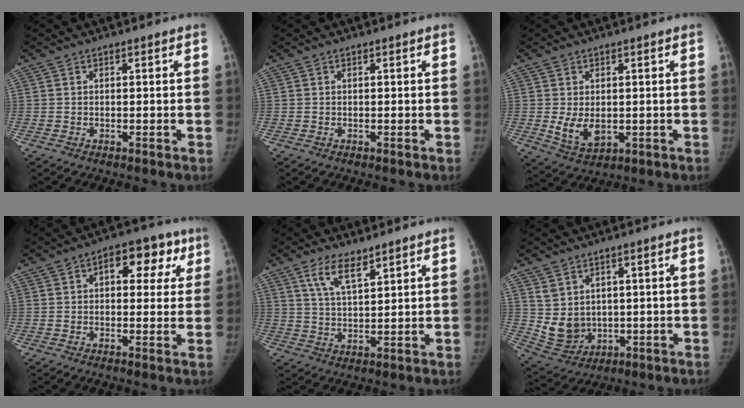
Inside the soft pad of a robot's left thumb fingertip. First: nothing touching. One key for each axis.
{"total": 0.0}
{"total": 5.9, "fx": -0.4, "fy": 4.0, "fz": 4.3, "tx": -0.064, "ty": -0.015, "tz": 0.008}
{"total": 10.0, "fx": 3.6, "fy": 6.1, "fz": 7.1, "tx": -0.046, "ty": 0.012, "tz": 0.040}
{"total": 6.3, "fx": 4.2, "fy": 2.1, "fz": 4.2, "tx": -0.069, "ty": -0.023, "tz": 0.083}
{"total": 7.2, "fx": 1.3, "fy": 6.1, "fz": 3.7, "tx": -0.052, "ty": -0.013, "tz": 0.053}